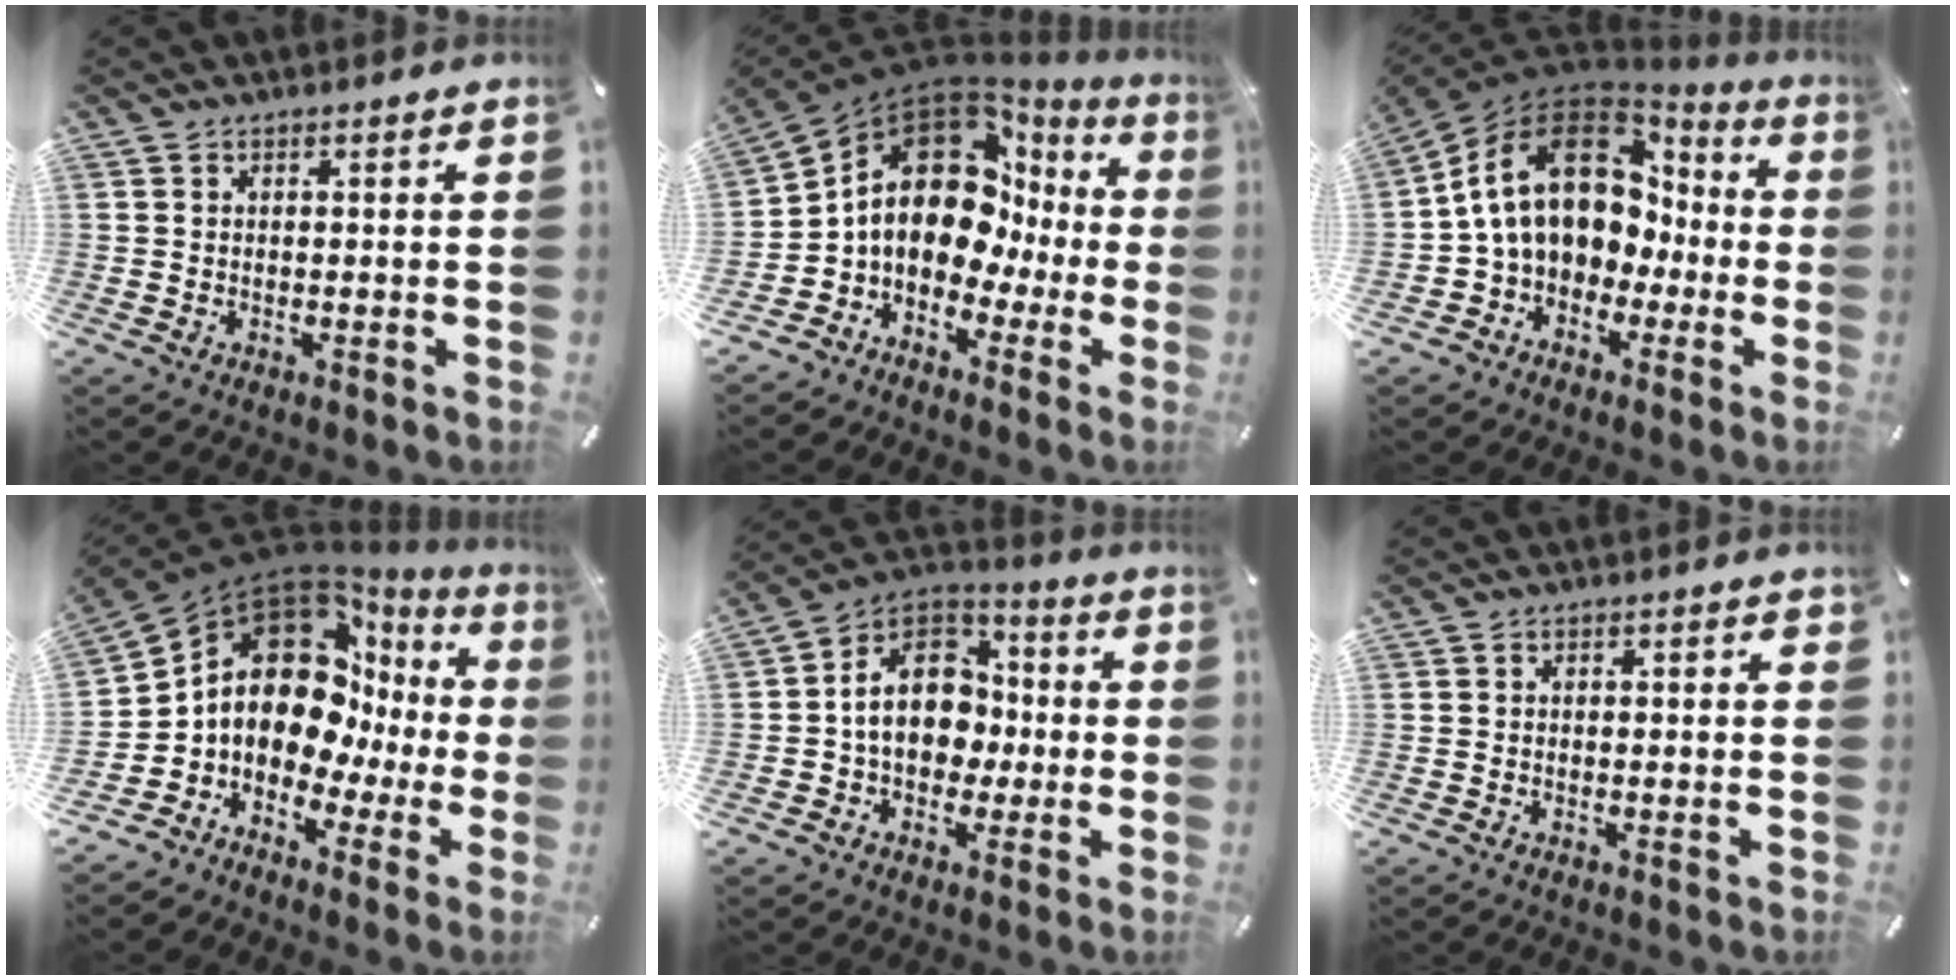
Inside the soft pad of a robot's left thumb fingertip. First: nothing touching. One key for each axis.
{"total": 16.8, "fx": 3.1, "fy": 11.9, "fz": 11.4, "tx": -0.192, "ty": -0.024, "tz": 0.049}
{"total": 17.4, "fx": 3.2, "fy": 13.3, "fz": 10.9, "tx": -0.223, "ty": 0.000, "tz": 0.058}
{"total": 14.7, "fx": 3.3, "fy": 10.7, "fz": 9.6, "tx": -0.168, "ty": -0.041, "tz": 0.049}
{"total": 14.3, "fx": -1.2, "fy": 11.6, "fz": 8.3, "tx": -0.163, "ty": 0.015, "tz": -0.021}
{"total": 0.7, "fx": -0.1, "fy": 0.4, "fz": 0.6, "tx": -0.011, "ty": 0.001, "tz": -0.003}